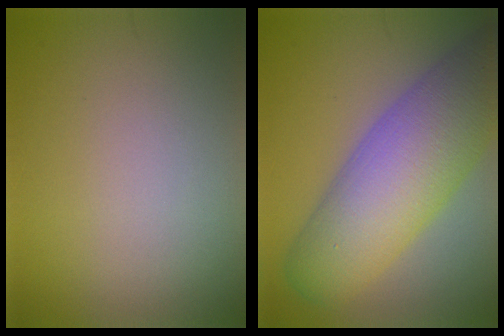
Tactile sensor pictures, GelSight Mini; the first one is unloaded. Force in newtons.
{"total": 10.8, "press": 10.8, "slide": 0.5}